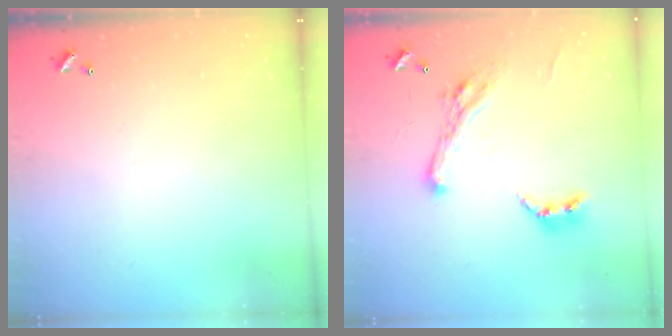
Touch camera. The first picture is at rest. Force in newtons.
{"total": 7.2, "press": 7.1, "slide": 1.1}